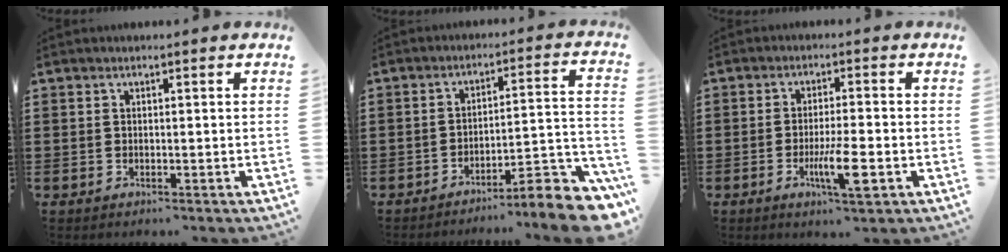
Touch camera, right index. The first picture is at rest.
{"total": 7.4, "force": [-6.1, 0.7, 4.1], "torque": [-0.057, 0.001, -0.116]}
{"total": 7.1, "force": [-2.5, 1.3, 6.5], "torque": [-0.121, -0.012, -0.044]}